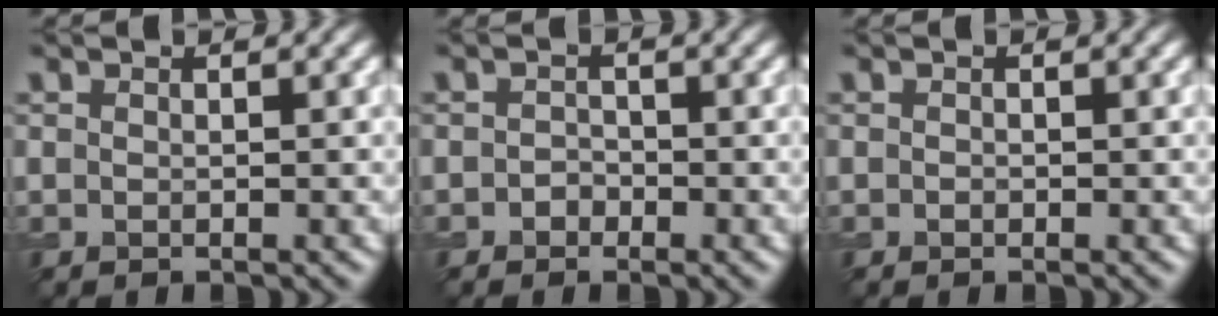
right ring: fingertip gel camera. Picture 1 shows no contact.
{"total": 1.1, "force": [-0.6, 0.9, 0.3], "torque": [-0.003, 0.001, -0.012]}
{"total": 0.0}